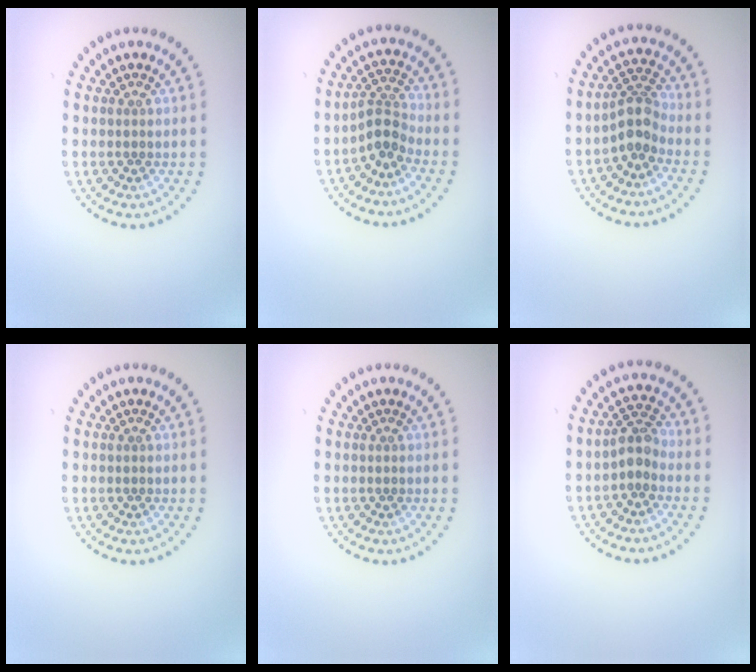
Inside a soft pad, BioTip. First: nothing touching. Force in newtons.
{"total": 2.5, "press": 1.7, "slide": 1.8}
{"total": 2.6, "press": 2.0, "slide": 1.8}
{"total": 0.0}
{"total": 0.0}
{"total": 2.1, "press": 1.8, "slide": 1.1}